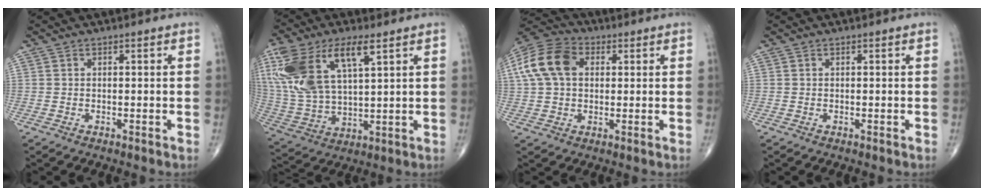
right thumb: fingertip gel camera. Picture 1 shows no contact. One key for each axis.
{"total": 19.4, "fx": 8.3, "fy": 8.8, "fz": 15.2, "tx": -0.323, "ty": -0.010, "tz": 0.164}
{"total": 12.9, "fx": 2.8, "fy": 8.9, "fz": 8.9, "tx": -0.173, "ty": 0.025, "tz": 0.044}
{"total": 0.0}